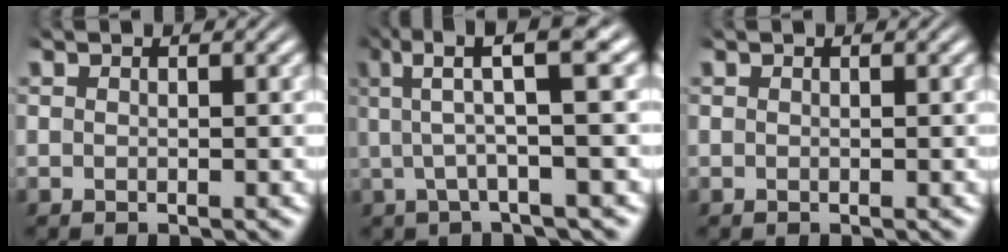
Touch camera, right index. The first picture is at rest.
{"total": 7.5, "force": [3.5, 1.7, 6.4], "torque": [-0.100, 0.027, 0.040]}
{"total": 0.0}